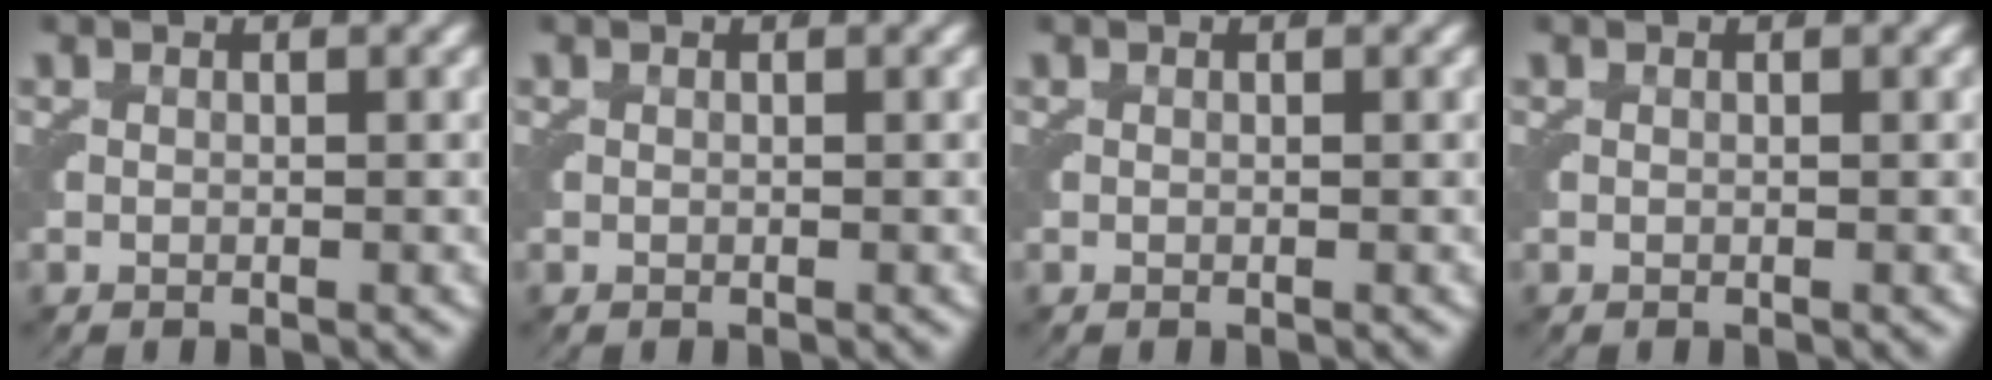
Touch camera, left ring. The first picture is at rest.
{"total": 0.0}
{"total": 0.0}
{"total": 0.0}